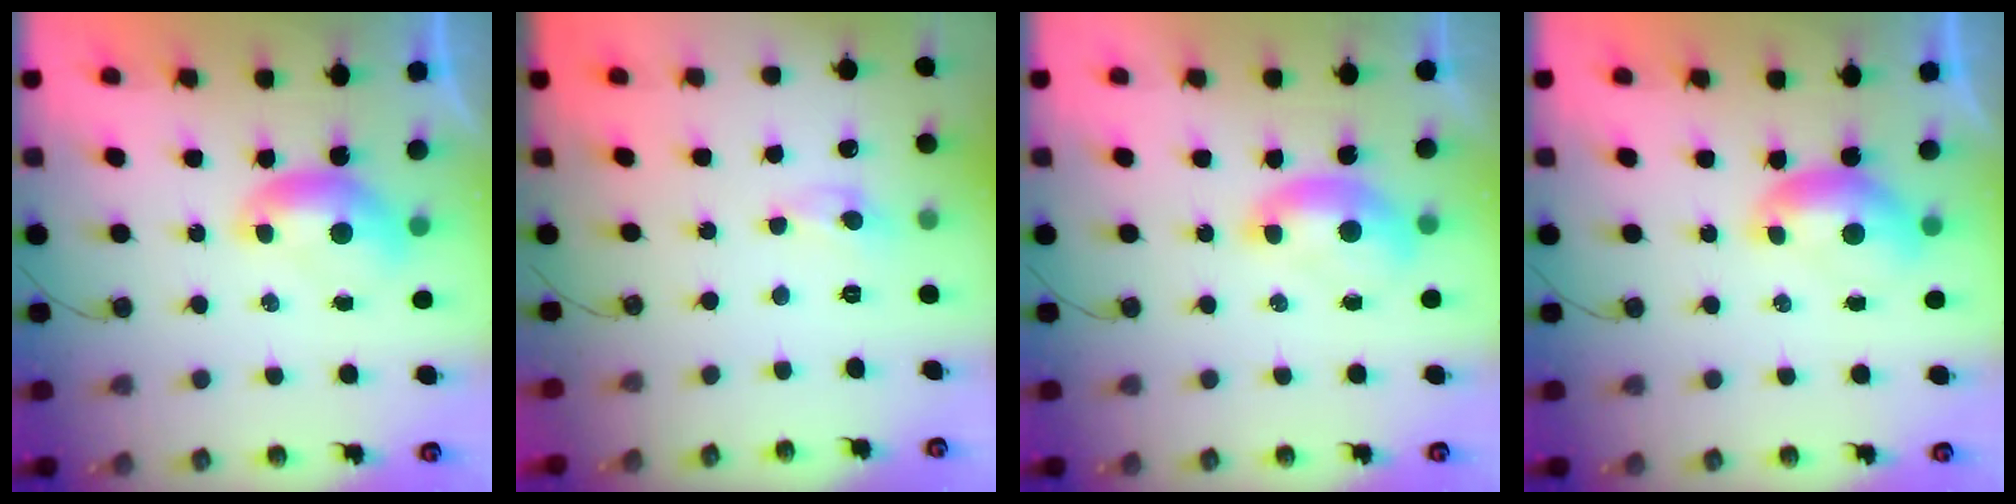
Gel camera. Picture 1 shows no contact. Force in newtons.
{"total": 0.0}
{"total": 1.5, "press": 1.4, "slide": 0.6}
{"total": 0.0}